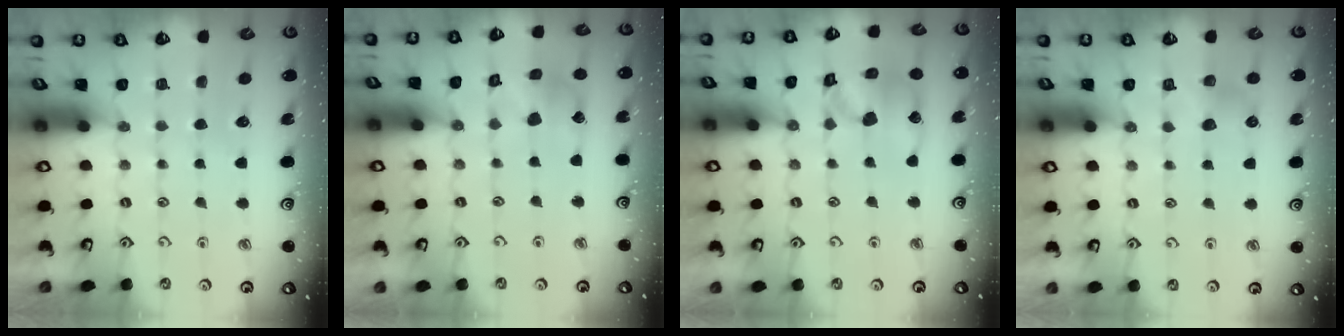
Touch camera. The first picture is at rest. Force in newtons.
{"total": 7.2, "press": 7.2, "slide": 0.6}
{"total": 13.8, "press": 13.6, "slide": 1.9}
{"total": 4.4, "press": 4.4, "slide": 0.3}